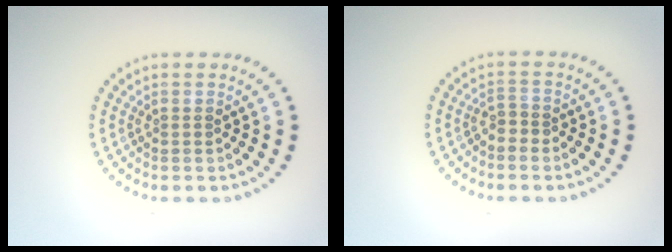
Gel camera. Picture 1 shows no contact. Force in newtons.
{"total": 1.1, "press": 0.7, "slide": 0.8}